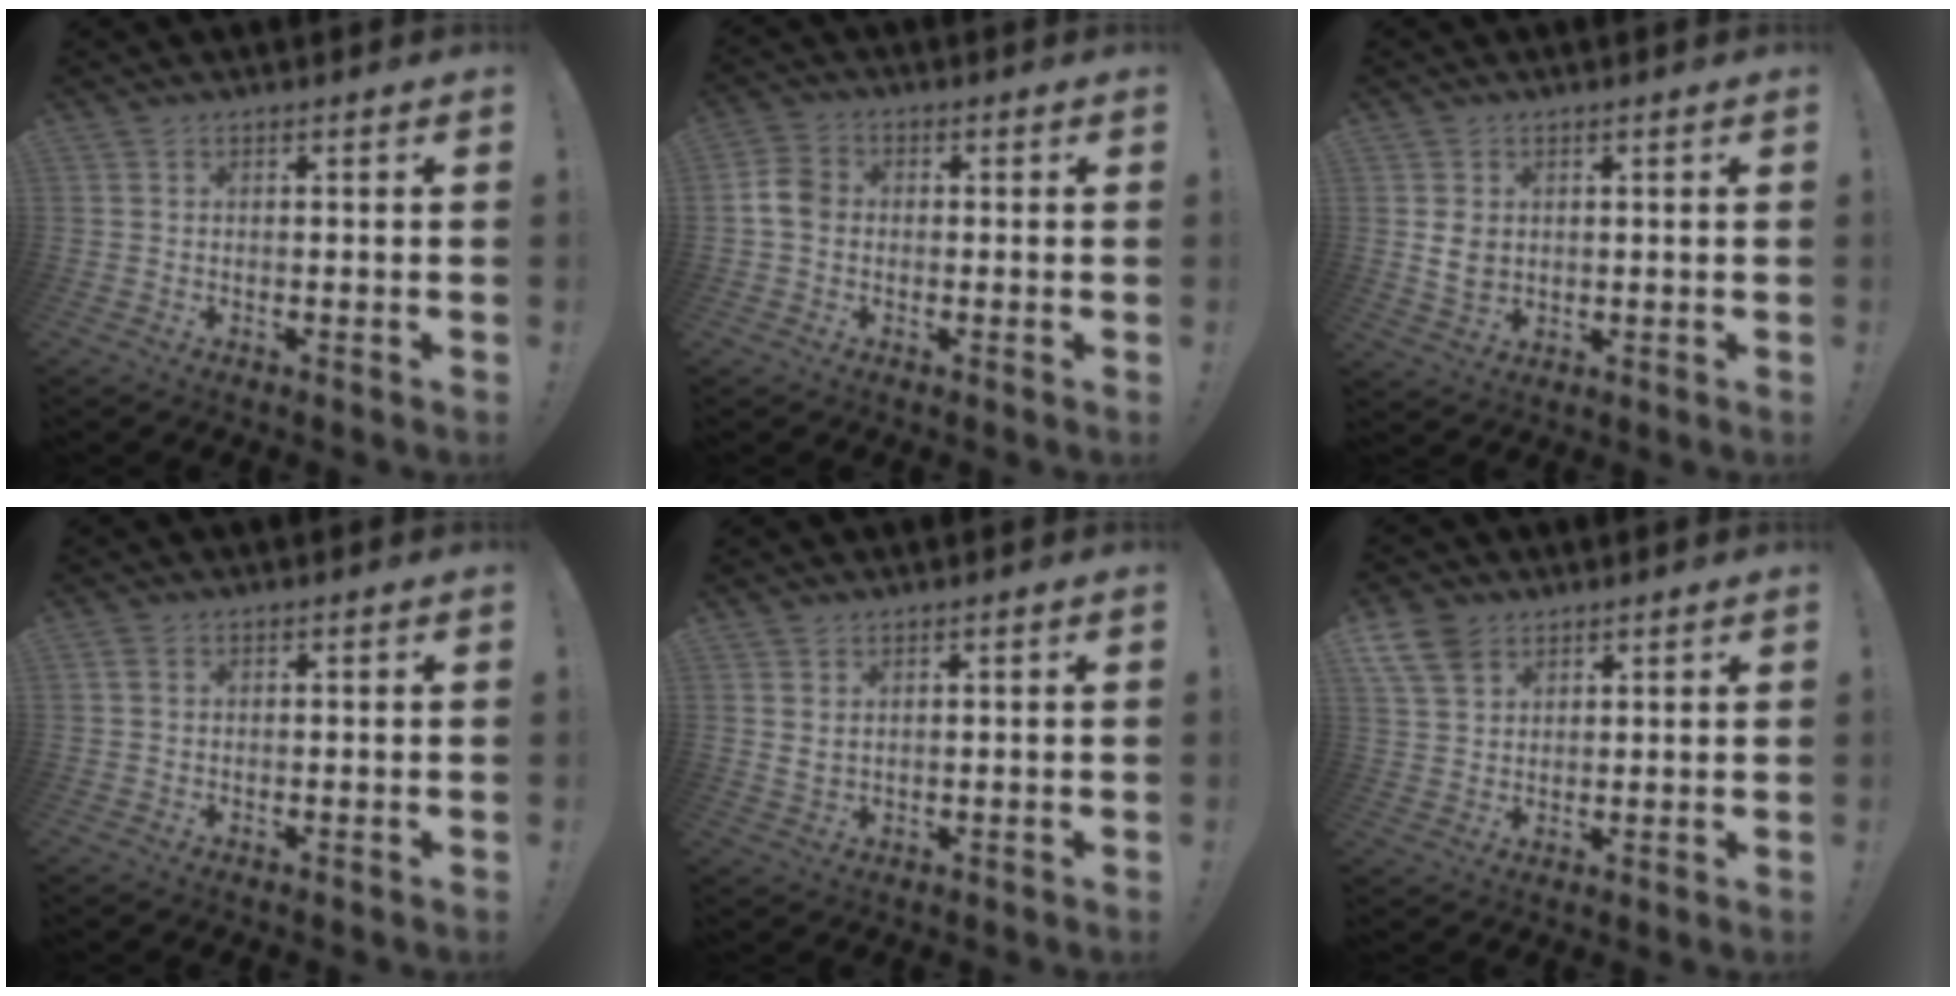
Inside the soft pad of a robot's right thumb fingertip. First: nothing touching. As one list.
[{"total": 6.1, "force": [-0.6, 4.8, 3.7], "torque": [-0.071, 0.020, -0.005]}, {"total": 5.4, "force": [1.3, 4.4, 2.8], "torque": [-0.041, -0.002, 0.025]}, {"total": 1.3, "force": [0.4, 1.0, 0.7], "torque": [-0.015, 0.004, 0.008]}, {"total": 2.5, "force": [1.5, 1.2, 1.5], "torque": [-0.022, -0.008, 0.027]}, {"total": 9.3, "force": [5.6, 6.4, 3.8], "torque": [-0.081, -0.025, 0.112]}]